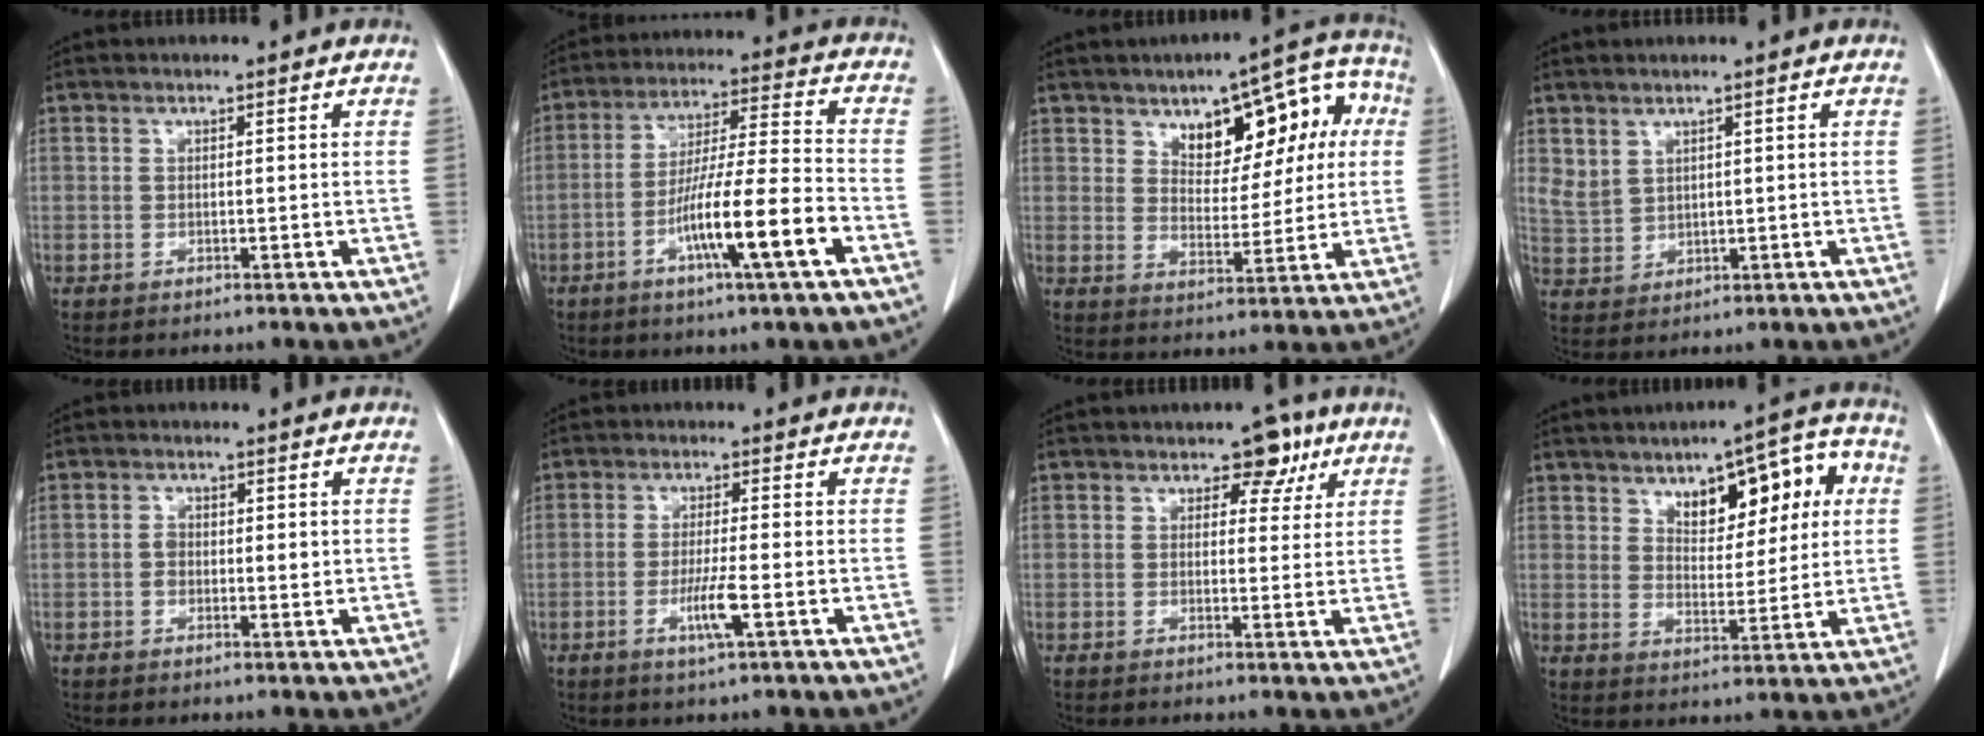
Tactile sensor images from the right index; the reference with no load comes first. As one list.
[{"total": 13.0, "force": [-5.4, 0.0, 11.8], "torque": [-0.211, -0.003, -0.097]}, {"total": 12.4, "force": [4.2, 6.6, 9.6], "torque": [-0.106, 0.038, 0.063]}, {"total": 3.7, "force": [2.4, 2.5, 1.2], "torque": [-0.026, -0.003, 0.063]}, {"total": 2.7, "force": [-0.1, 1.7, 2.1], "torque": [-0.035, 0.005, -0.002]}, {"total": 4.7, "force": [-1.7, 0.0, 4.4], "torque": [-0.085, -0.010, -0.031]}, {"total": 4.4, "force": [2.4, 2.9, 2.3], "torque": [-0.015, 0.007, 0.027]}, {"total": 11.9, "force": [4.4, 5.1, 9.8], "torque": [-0.121, 0.028, 0.066]}]